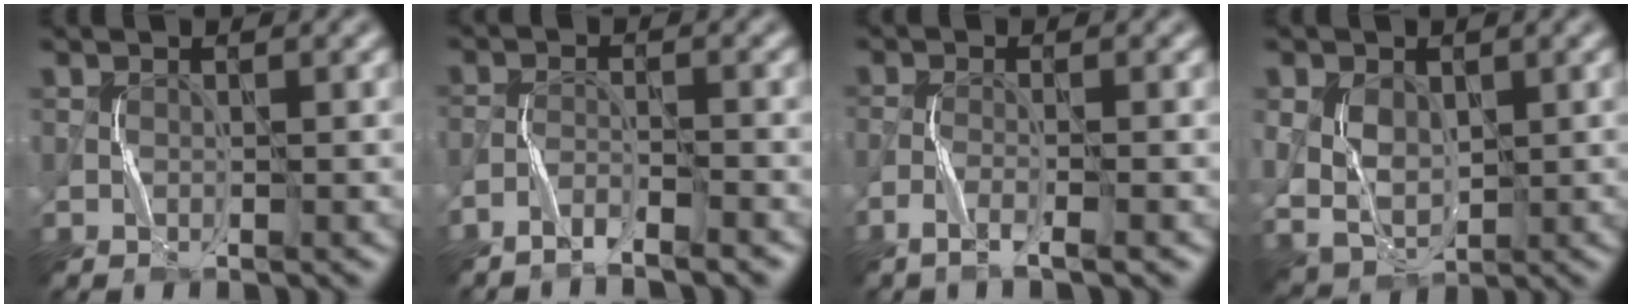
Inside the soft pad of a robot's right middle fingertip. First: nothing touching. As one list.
[{"total": 2.4, "force": [-2.3, -0.1, 0.8], "torque": [-0.020, 0.003, -0.046]}, {"total": 2.2, "force": [-1.6, -0.2, 1.5], "torque": [-0.036, -0.001, -0.036]}, {"total": 3.6, "force": [0.8, 2.6, 2.4], "torque": [-0.055, -0.007, 0.021]}]